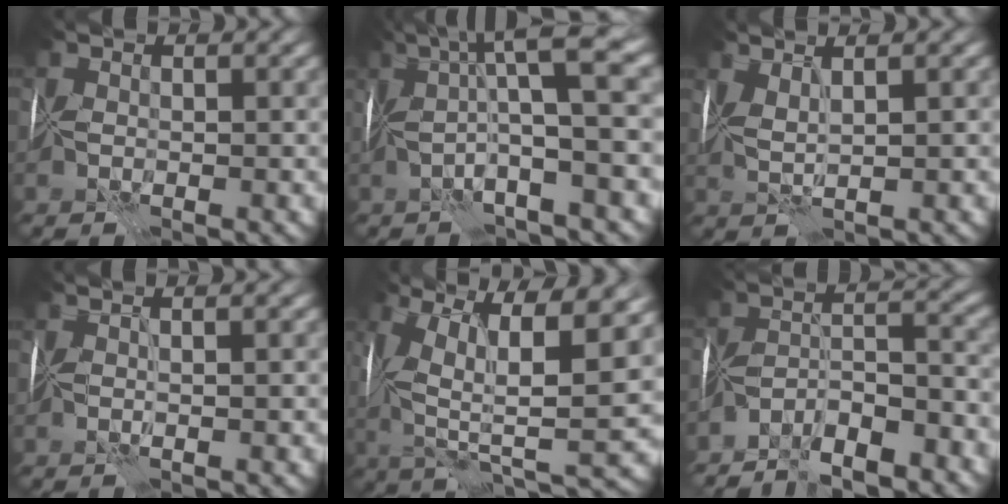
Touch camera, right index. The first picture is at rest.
{"total": 7.5, "force": [1.8, 0.8, 7.2], "torque": [-0.107, 0.023, 0.023]}
{"total": 1.7, "force": [1.1, -0.2, 1.3], "torque": [-0.031, 0.003, 0.023]}
{"total": 1.2, "force": [0.6, -0.4, 1.0], "torque": [-0.010, 0.001, 0.004]}
{"total": 13.1, "force": [4.4, 4.2, 11.6], "torque": [-0.203, 0.015, 0.074]}
{"total": 5.9, "force": [-5.2, 0.8, 2.6], "torque": [-0.033, 0.004, -0.096]}